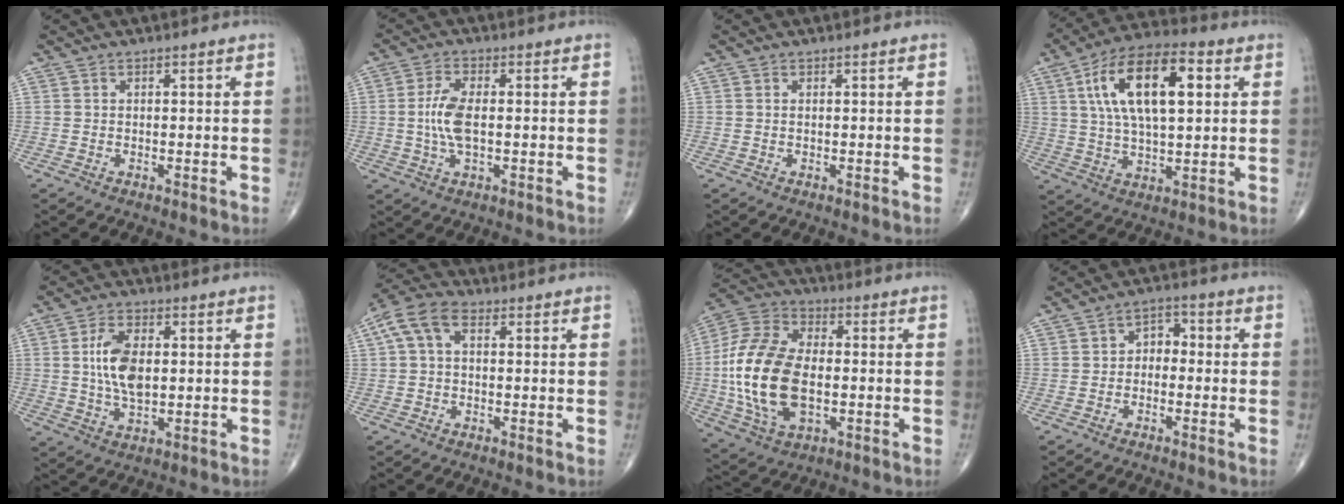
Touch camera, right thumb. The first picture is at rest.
{"total": 6.5, "force": [-0.1, 2.9, 5.9], "torque": [-0.128, 0.004, -0.005]}
{"total": 0.0}
{"total": 17.7, "force": [4.9, 7.7, 15.1], "torque": [-0.257, 0.010, 0.080]}
{"total": 9.0, "force": [1.1, 4.8, 7.5], "torque": [-0.139, -0.002, 0.023]}
{"total": 7.5, "force": [1.6, 4.5, 5.7], "torque": [-0.120, 0.028, 0.025]}
{"total": 20.7, "force": [-1.8, 11.9, 16.8], "torque": [-0.350, 0.007, -0.030]}
{"total": 3.9, "force": [-0.6, 2.9, 2.6], "torque": [-0.016, 0.021, -0.026]}